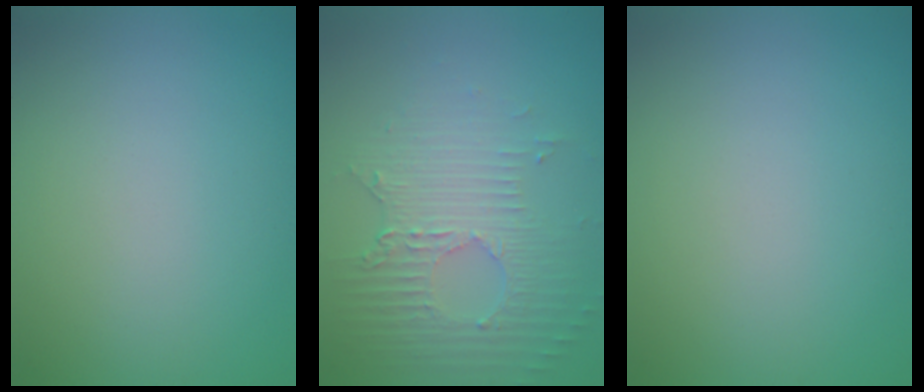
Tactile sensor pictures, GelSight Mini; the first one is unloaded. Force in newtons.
{"total": 5.2, "press": 3.4, "slide": 3.9}
{"total": 0.0}